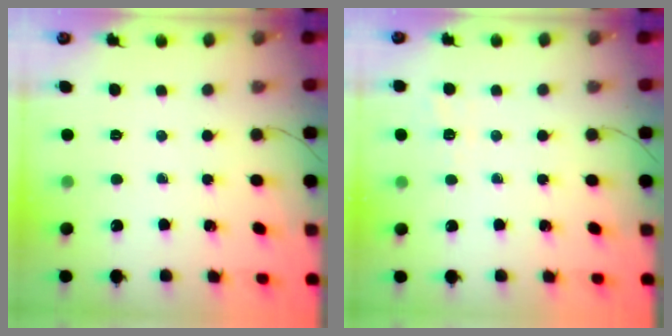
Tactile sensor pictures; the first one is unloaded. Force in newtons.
{"total": 2.7, "press": 2.3, "slide": 1.5}